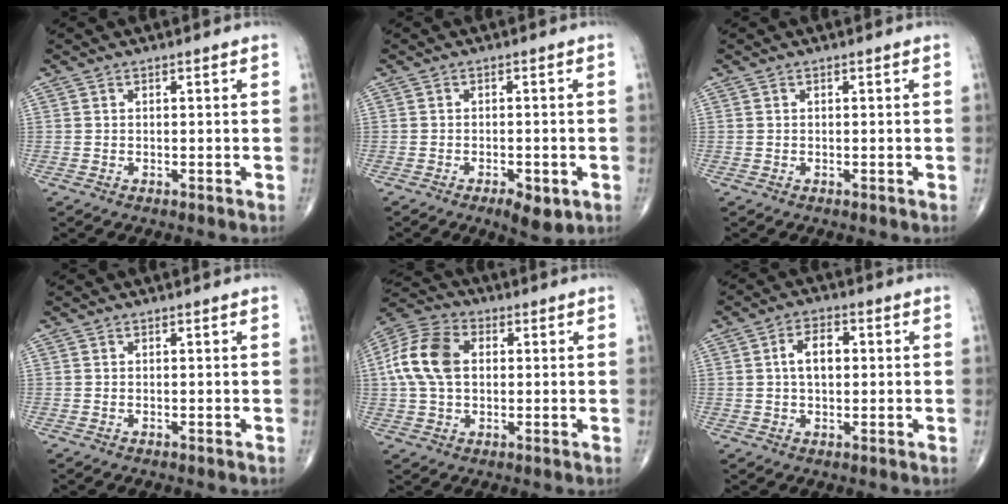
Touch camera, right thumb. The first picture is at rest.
{"total": 5.0, "force": [-2.3, 2.1, 3.9], "torque": [-0.059, 0.003, -0.027]}
{"total": 0.0}
{"total": 0.0}
{"total": 12.3, "force": [1.5, 8.4, 8.9], "torque": [-0.177, 0.022, 0.022]}
{"total": 5.8, "force": [0.8, 3.5, 4.6], "torque": [-0.074, 0.013, 0.010]}